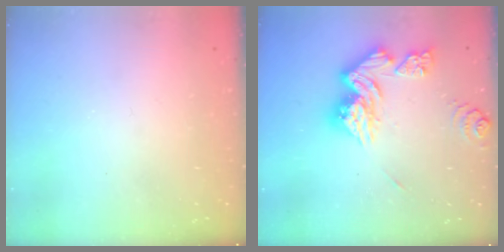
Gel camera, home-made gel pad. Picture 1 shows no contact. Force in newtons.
{"total": 14.6, "press": 14.5, "slide": 1.5}